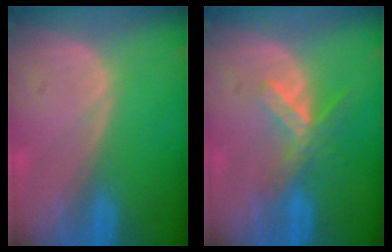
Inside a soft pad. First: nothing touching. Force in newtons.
{"total": 5.5, "press": 5.0, "slide": 2.3}